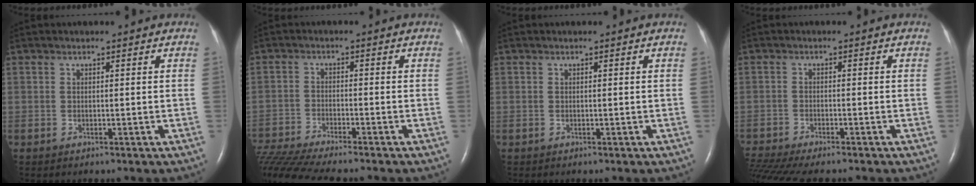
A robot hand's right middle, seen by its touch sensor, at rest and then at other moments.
{"total": 13.0, "force": [-11.6, -0.1, 5.8], "torque": [-0.108, -0.018, -0.198]}
{"total": 0.0}
{"total": 10.7, "force": [-9.3, 1.1, 5.0], "torque": [-0.089, -0.008, -0.148]}